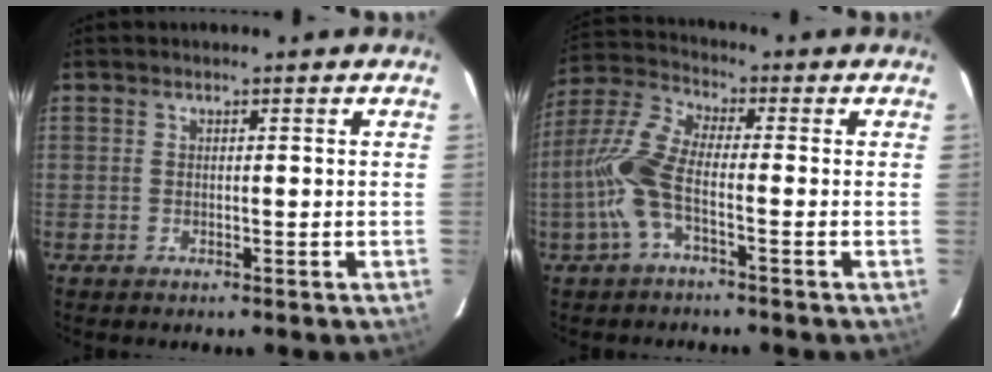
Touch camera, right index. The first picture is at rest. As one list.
[{"total": 9.4, "force": [-2.8, 2.6, 8.5], "torque": [-0.204, 0.008, -0.062]}]